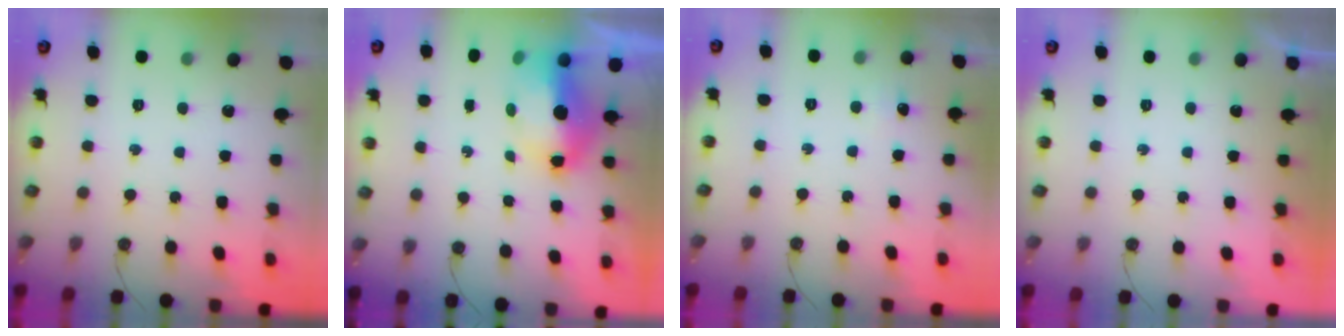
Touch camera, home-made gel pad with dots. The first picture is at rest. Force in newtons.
{"total": 8.8, "press": 8.6, "slide": 1.6}
{"total": 3.7, "press": 3.7, "slide": 0.5}
{"total": 0.0}